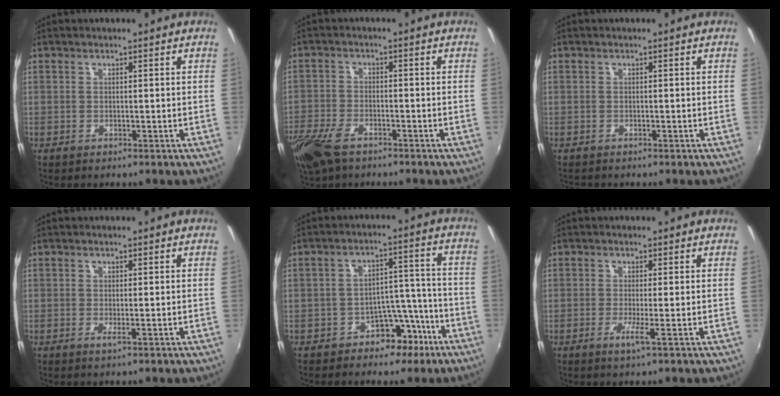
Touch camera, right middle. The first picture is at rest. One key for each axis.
{"total": 9.7, "fx": -6.6, "fy": 4.4, "fz": 5.5, "tx": -0.146, "ty": -0.023, "tz": -0.130}
{"total": 0.8, "fx": -0.7, "fy": 0.4, "fz": 0.2, "tx": -0.007, "ty": 0.000, "tz": -0.010}
{"total": 1.0, "fx": -0.1, "fy": -0.3, "fz": 0.9, "tx": -0.016, "ty": -0.002, "tz": -0.002}
{"total": 7.9, "fx": -5.2, "fy": 5.0, "fz": 3.2, "tx": -0.039, "ty": 0.041, "tz": -0.063}
{"total": 2.2, "fx": -0.7, "fy": -0.8, "fz": 2.0, "tx": -0.043, "ty": -0.007, "tz": -0.017}